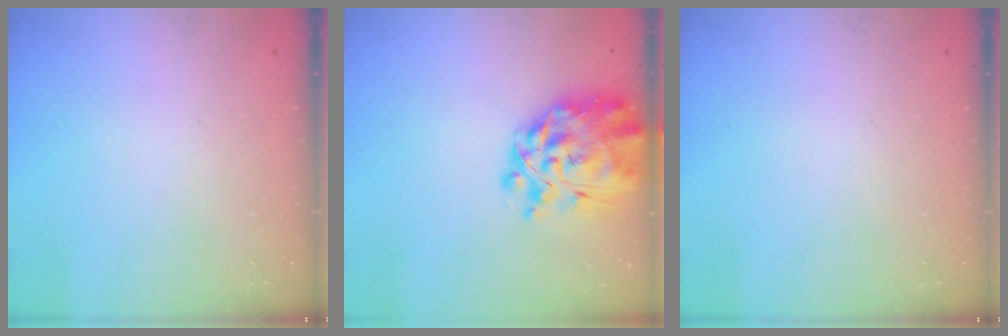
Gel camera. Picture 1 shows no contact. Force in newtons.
{"total": 13.6, "press": 12.7, "slide": 4.9}
{"total": 0.0}